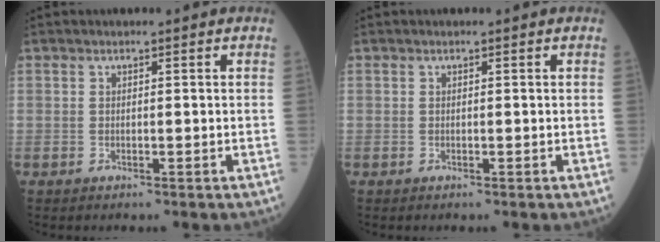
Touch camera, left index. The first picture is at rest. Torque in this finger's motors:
{"motor_torque": [-0.27, -0.22, 0.06, 0.01]}